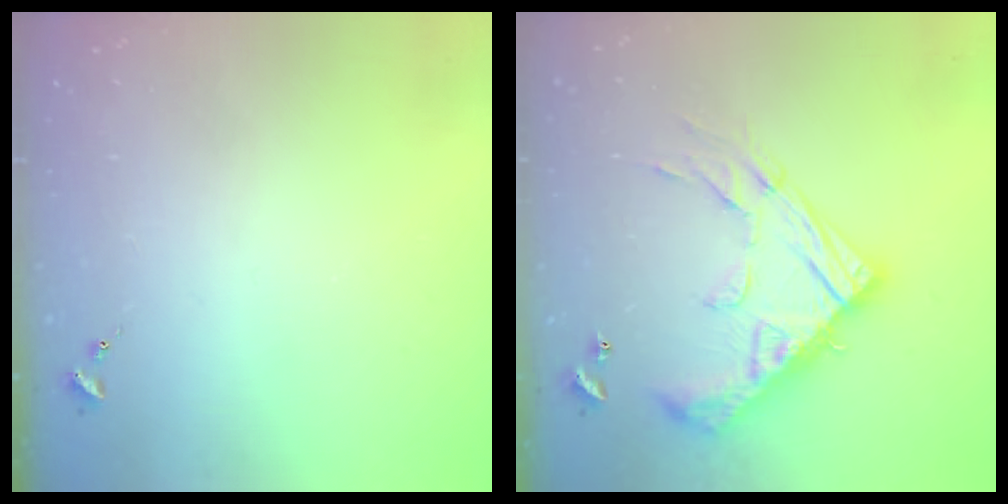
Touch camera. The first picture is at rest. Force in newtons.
{"total": 20.3, "press": 20.3, "slide": 1.7}